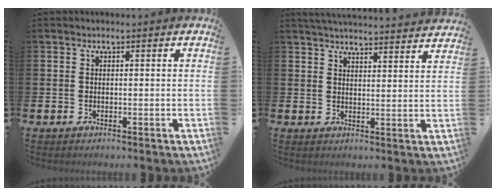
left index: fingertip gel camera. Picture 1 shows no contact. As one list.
[{"total": 4.5, "force": [4.5, -0.2, 0.3], "torque": [-0.010, -0.032, 0.080]}]